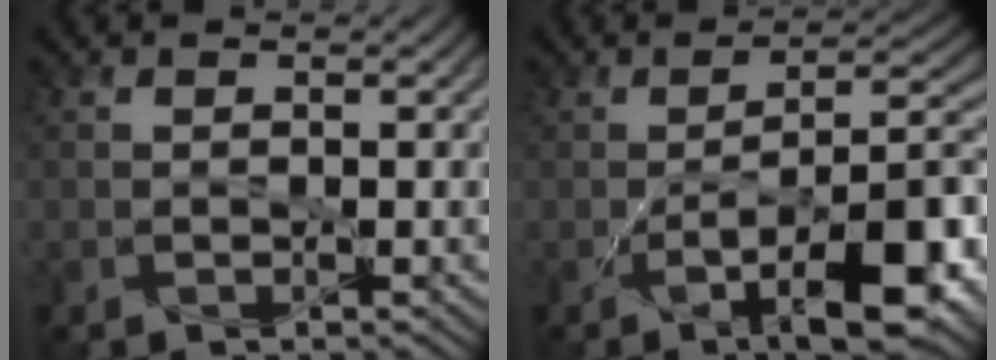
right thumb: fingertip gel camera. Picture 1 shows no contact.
{"total": 11.3, "force": [-5.1, 3.2, 9.6], "torque": [-0.145, 0.004, -0.076]}